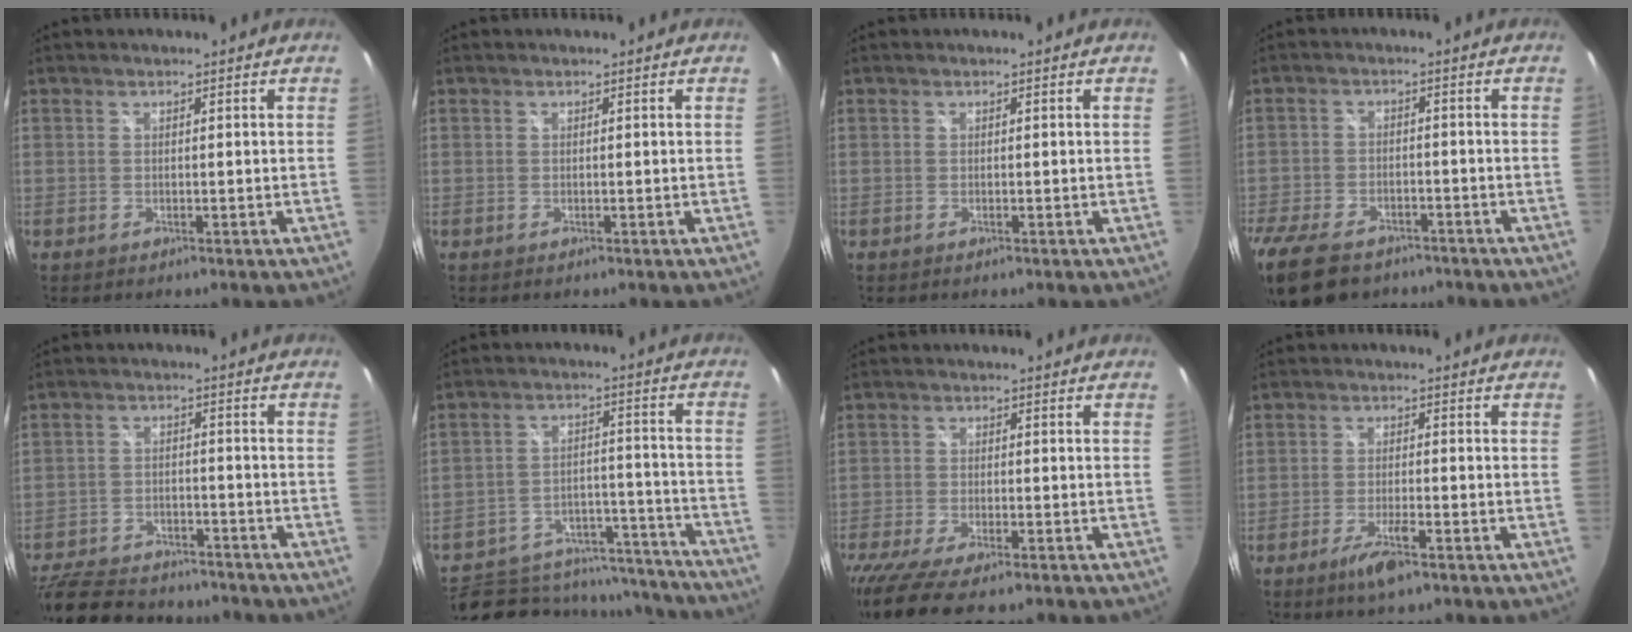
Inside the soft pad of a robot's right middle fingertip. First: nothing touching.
{"total": 0.0}
{"total": 0.0}
{"total": 14.5, "force": [-10.4, 7.5, 6.8], "torque": [-0.188, -0.027, -0.181]}
{"total": 19.3, "force": [-15.8, 7.6, 7.9], "torque": [-0.194, -0.006, -0.238]}
{"total": 21.7, "force": [-16.2, 11.3, 9.0], "torque": [-0.184, 0.029, -0.188]}
{"total": 11.4, "force": [-8.9, 2.5, 6.7], "torque": [-0.157, -0.048, -0.156]}
{"total": 5.0, "force": [-3.3, 0.8, 3.7], "torque": [-0.087, -0.009, -0.061]}